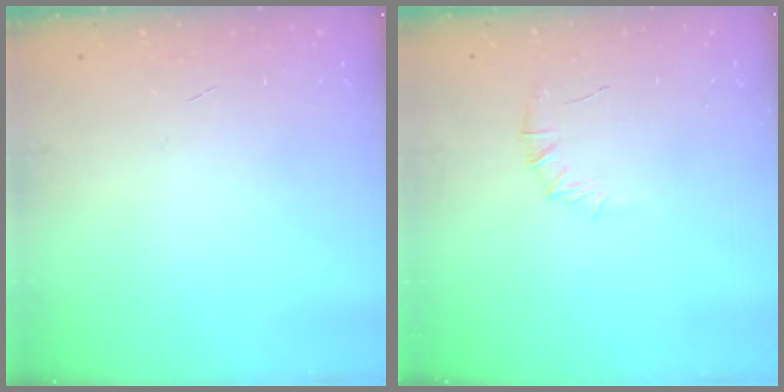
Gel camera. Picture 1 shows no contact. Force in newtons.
{"total": 5.8, "press": 5.5, "slide": 1.8}